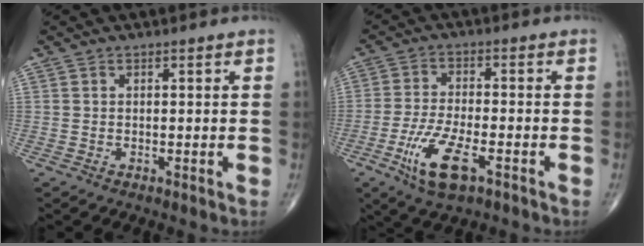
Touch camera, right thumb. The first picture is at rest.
{"total": 9.9, "force": [-4.5, 3.5, 8.1], "torque": [-0.169, 0.006, -0.079]}